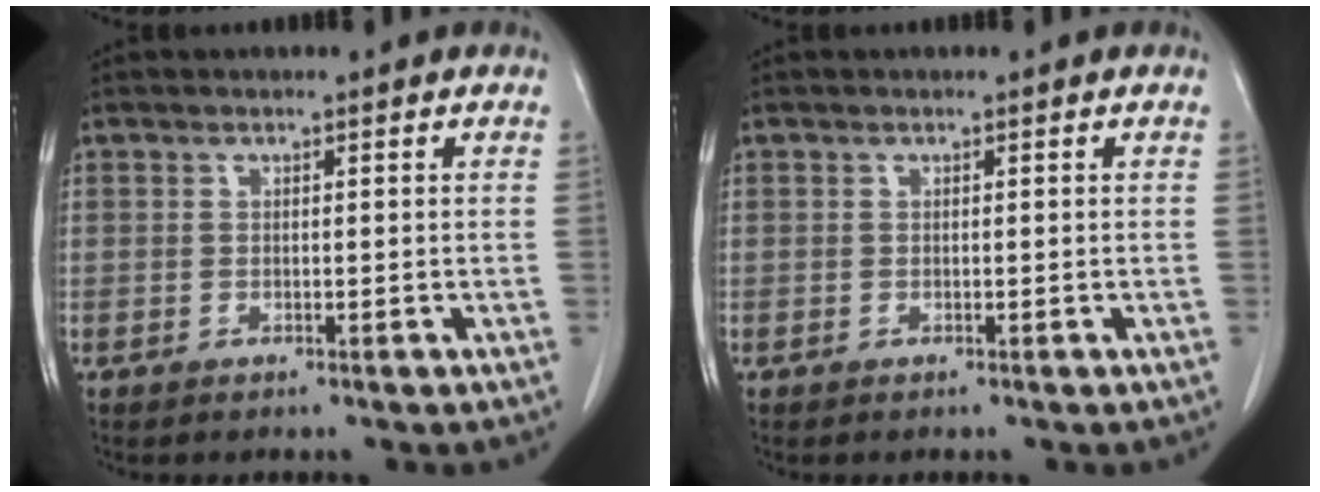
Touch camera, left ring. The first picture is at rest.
{"total": 0.0}